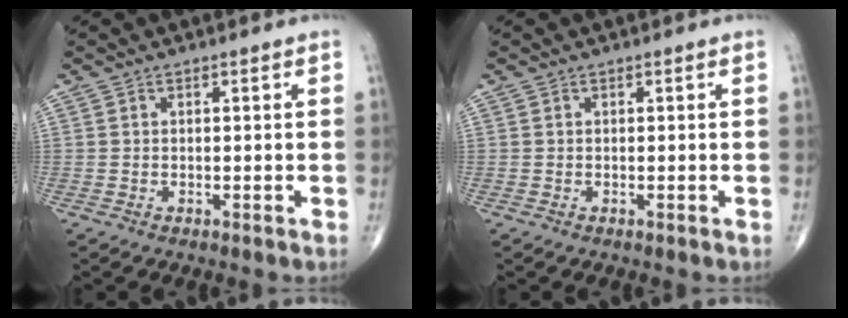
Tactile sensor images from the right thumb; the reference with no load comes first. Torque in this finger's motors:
{"motor_torque": [0.00, 0.00, -0.01, -0.01, 0.01]}